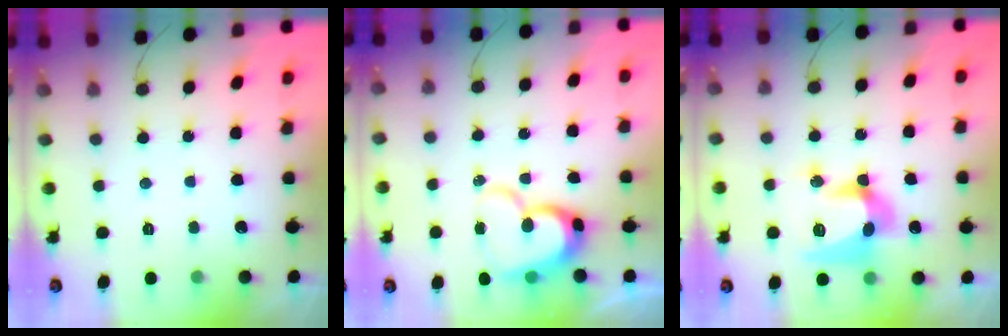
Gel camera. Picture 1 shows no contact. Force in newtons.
{"total": 13.4, "press": 13.4, "slide": 1.3}
{"total": 16.9, "press": 16.9, "slide": 0.6}